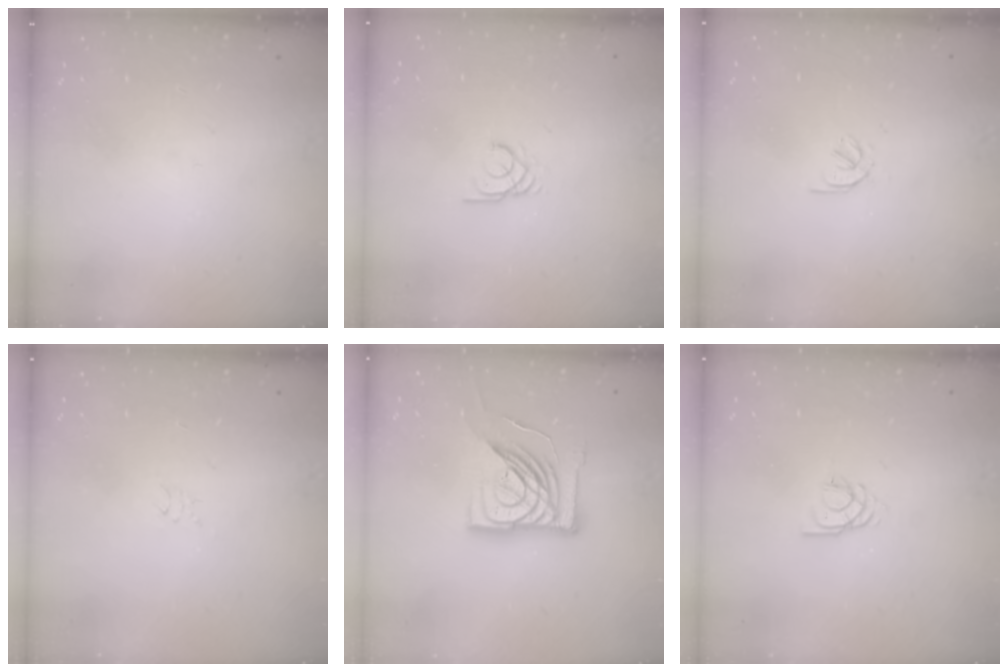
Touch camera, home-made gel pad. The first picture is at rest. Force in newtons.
{"total": 1.8, "press": 1.8, "slide": 0.2}
{"total": 1.5, "press": 1.4, "slide": 0.5}
{"total": 3.8, "press": 3.7, "slide": 0.6}
{"total": 16.9, "press": 16.8, "slide": 1.9}
{"total": 2.3, "press": 2.3, "slide": 0.2}